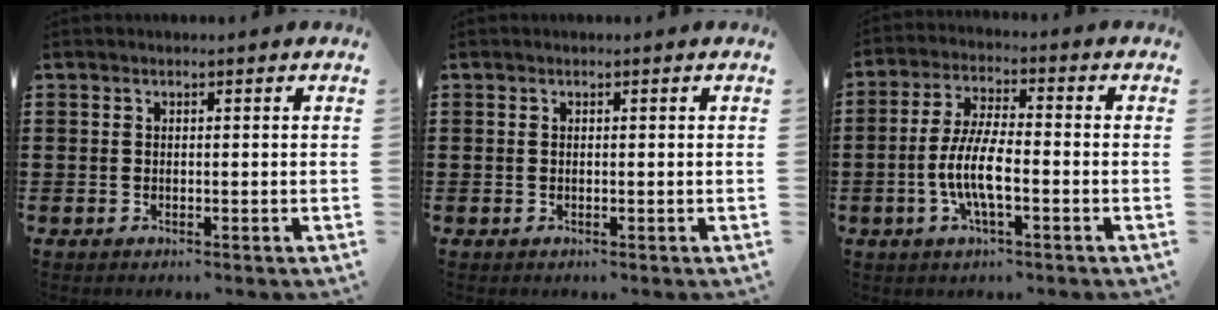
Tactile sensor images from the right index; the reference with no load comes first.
{"total": 0.0}
{"total": 7.5, "force": [-2.1, 2.1, 6.9], "torque": [-0.157, -0.012, -0.046]}